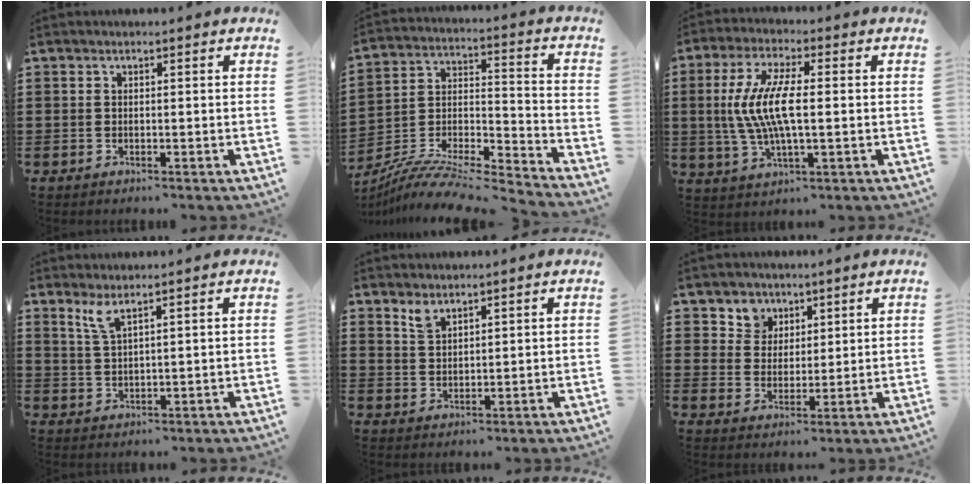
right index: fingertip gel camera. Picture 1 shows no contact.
{"total": 8.1, "force": [-7.5, 0.9, 2.9], "torque": [-0.053, 0.001, -0.150]}
{"total": 9.5, "force": [0.0, 2.9, 9.1], "torque": [-0.198, -0.008, -0.008]}
{"total": 3.0, "force": [2.1, 0.4, 2.1], "torque": [-0.046, 0.003, 0.037]}
{"total": 2.7, "force": [2.3, 1.1, 1.1], "torque": [-0.027, 0.002, 0.043]}
{"total": 4.6, "force": [2.7, 3.7, 0.0], "torque": [-0.025, 0.007, 0.049]}